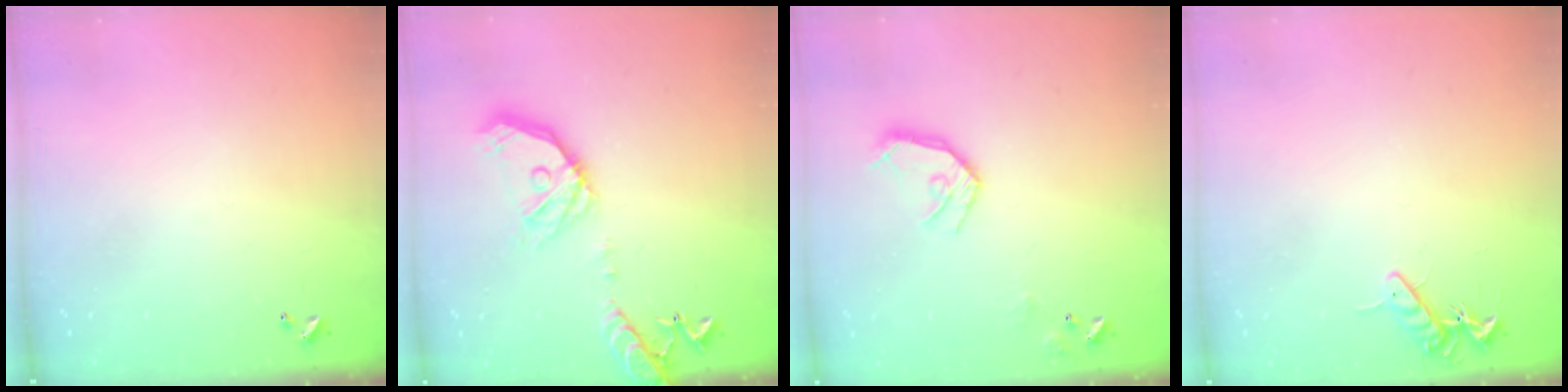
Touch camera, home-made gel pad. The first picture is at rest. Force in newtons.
{"total": 17.9, "press": 17.7, "slide": 2.6}
{"total": 11.7, "press": 11.6, "slide": 1.2}
{"total": 8.1, "press": 8.1, "slide": 0.8}